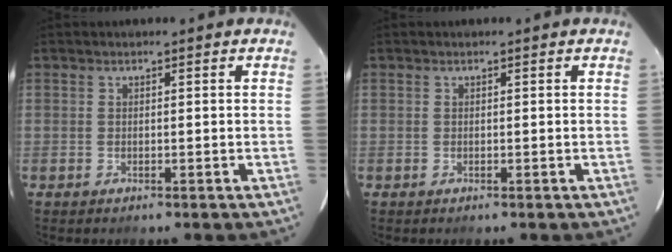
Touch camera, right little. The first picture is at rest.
{"total": 0.0}